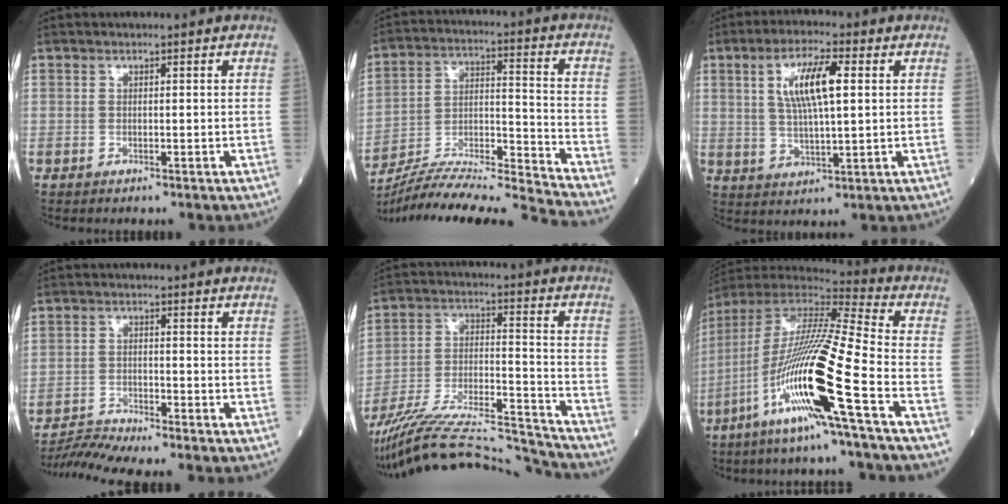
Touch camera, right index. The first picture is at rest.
{"total": 20.6, "force": [-19.4, -2.3, 6.3], "torque": [-0.125, -0.007, -0.324]}
{"total": 9.0, "force": [2.5, 1.9, 8.4], "torque": [-0.162, 0.009, 0.048]}
{"total": 4.6, "force": [-4.2, -1.7, 0.1], "torque": [-0.014, -0.016, -0.082]}
{"total": 21.5, "force": [-20.6, -0.2, 6.0], "torque": [-0.124, -0.002, -0.337]}
{"total": 20.7, "force": [-8.0, -0.8, 19.1], "torque": [-0.402, -0.038, -0.163]}